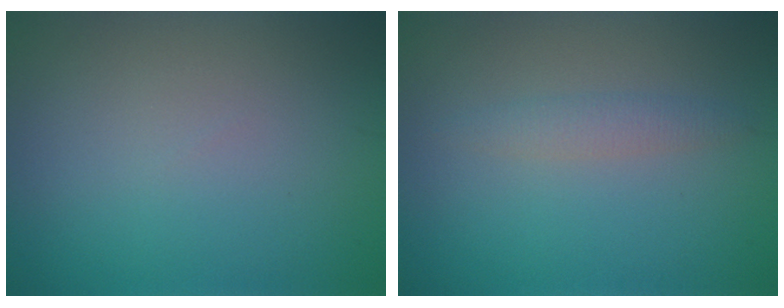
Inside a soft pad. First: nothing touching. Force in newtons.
{"total": 1.5, "press": 1.4, "slide": 0.1}